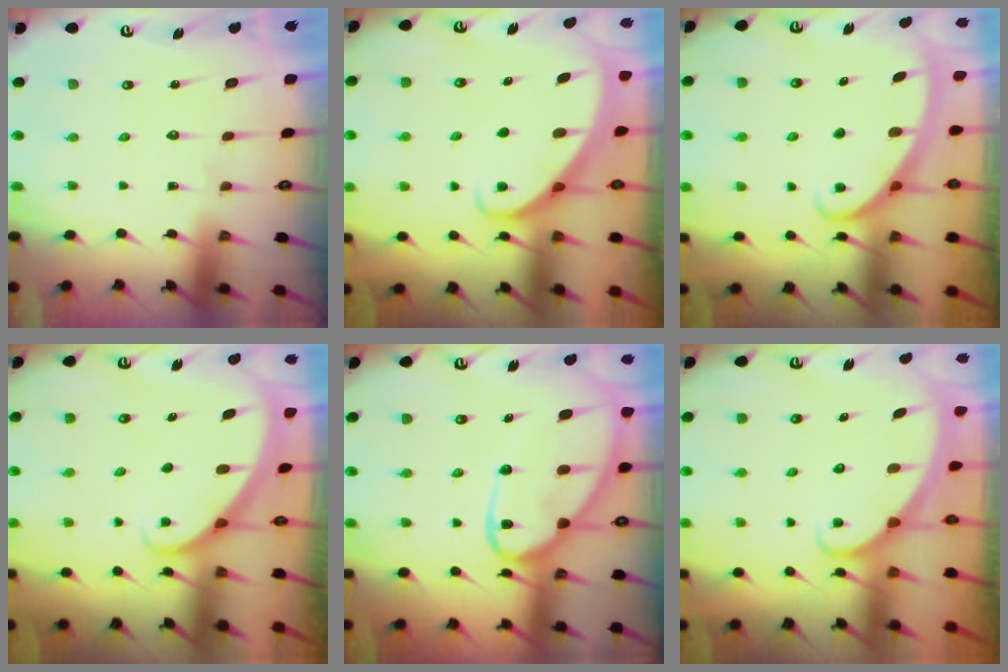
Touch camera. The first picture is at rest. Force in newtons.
{"total": 2.9, "press": 2.9, "slide": 0.2}
{"total": 2.8, "press": 2.8, "slide": 0.4}
{"total": 2.1, "press": 2.1, "slide": 0.1}
{"total": 14.3, "press": 14.3, "slide": 1.3}
{"total": 2.1, "press": 2.1, "slide": 0.1}